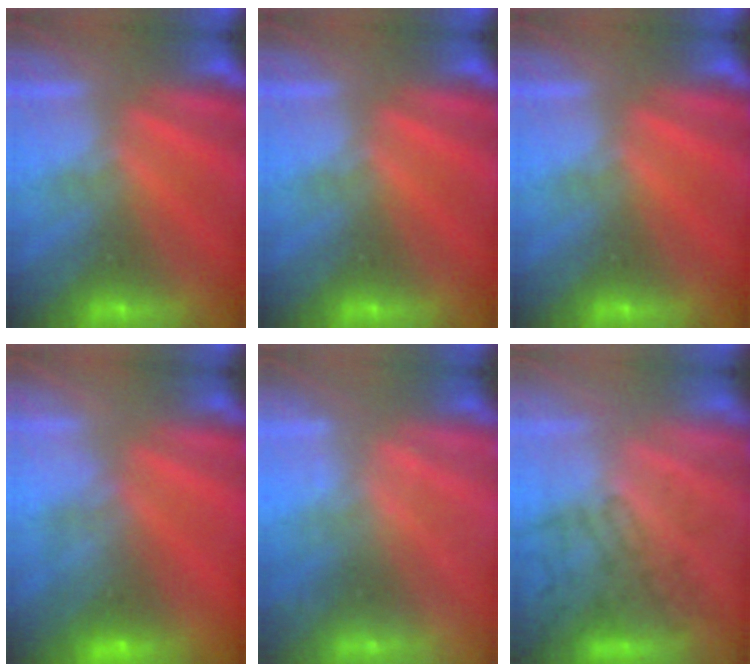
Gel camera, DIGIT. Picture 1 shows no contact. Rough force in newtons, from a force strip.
{"total": 0.0}
{"total": 0.0}
{"total": 7.4}
{"total": 2.2}
{"total": 3.2}